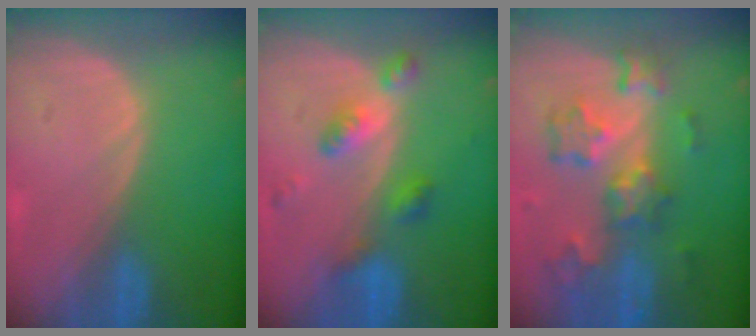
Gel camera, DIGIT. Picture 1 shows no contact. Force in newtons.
{"total": 6.0, "press": 5.2, "slide": 2.8}
{"total": 8.9, "press": 7.9, "slide": 4.2}